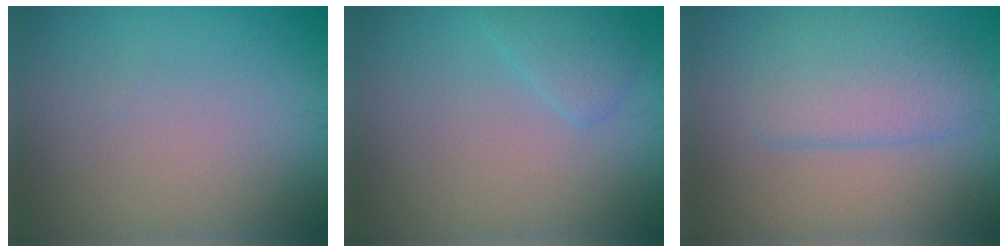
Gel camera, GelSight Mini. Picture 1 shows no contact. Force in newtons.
{"total": 1.6, "press": 1.6, "slide": 0.1}
{"total": 4.0, "press": 4.0, "slide": 0.4}